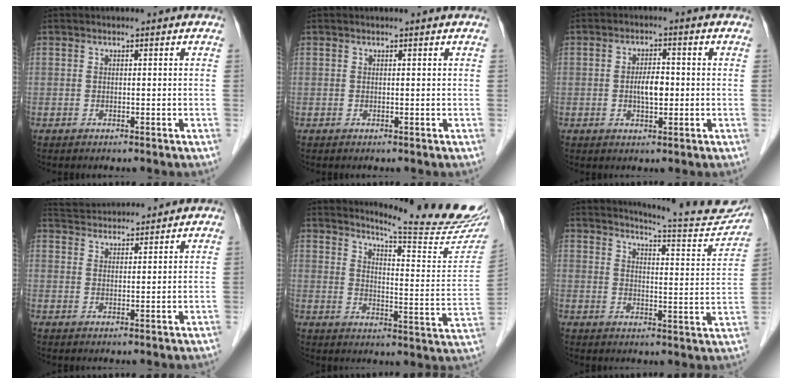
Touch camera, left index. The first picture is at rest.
{"total": 0.6, "force": [0.5, 0.0, 0.2], "torque": [-0.006, 0.001, 0.009]}
{"total": 3.8, "force": [-0.3, 1.5, 3.5], "torque": [-0.066, 0.001, -0.007]}
{"total": 8.2, "force": [8.0, 0.9, 1.5], "torque": [-0.034, 0.035, 0.129]}
{"total": 19.1, "force": [17.9, -0.5, 6.7], "torque": [-0.102, -0.111, 0.219]}
{"total": 15.0, "force": [14.4, 1.1, 3.7], "torque": [-0.046, -0.061, 0.169]}